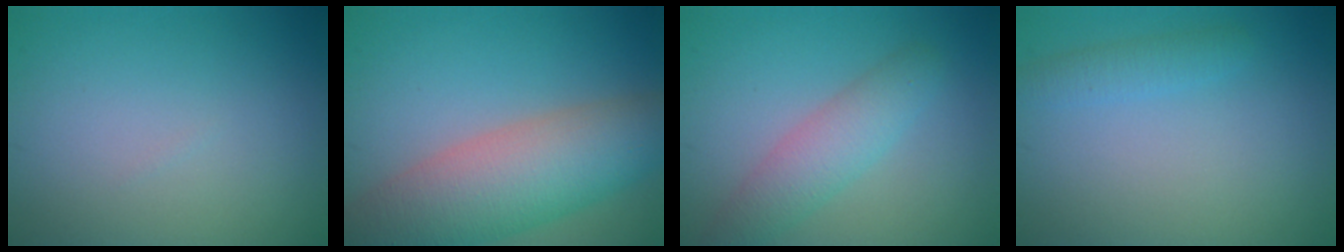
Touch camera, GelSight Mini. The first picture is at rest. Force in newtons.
{"total": 9.0, "press": 9.0, "slide": 0.6}
{"total": 3.6, "press": 3.6, "slide": 0.1}
{"total": 1.6, "press": 1.6, "slide": 0.0}